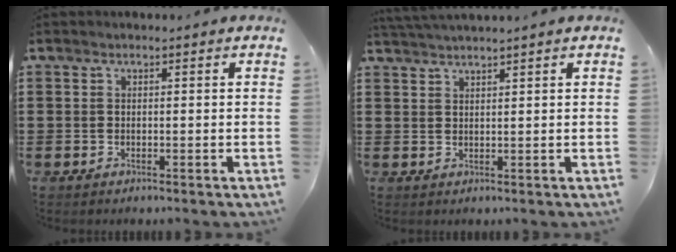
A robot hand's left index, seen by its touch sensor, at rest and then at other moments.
{"total": 1.8, "force": [1.8, -0.3, 0.4], "torque": [-0.010, 0.002, 0.035]}